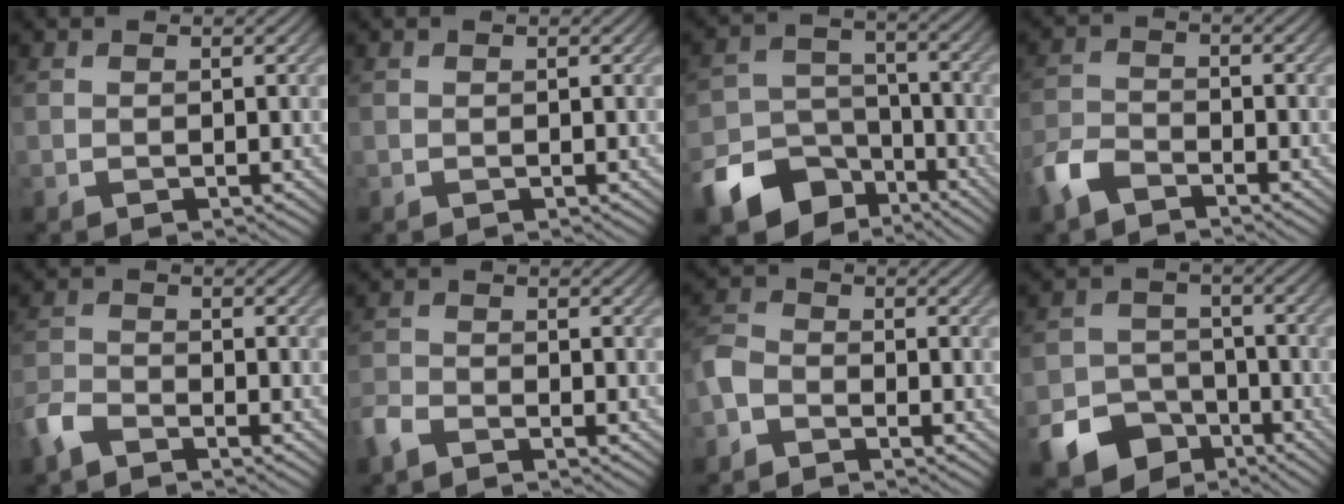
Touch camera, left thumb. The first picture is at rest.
{"total": 0.0}
{"total": 12.5, "force": [-7.8, 8.5, 4.9], "torque": [-0.128, -0.027, -0.128]}
{"total": 4.5, "force": [-3.5, 1.8, 2.2], "torque": [-0.051, -0.005, -0.084]}
{"total": 3.8, "force": [-3.1, 1.3, 1.9], "torque": [-0.046, -0.007, -0.077]}
{"total": 3.0, "force": [-2.5, 1.0, 1.4], "torque": [-0.035, -0.007, -0.063]}
{"total": 3.7, "force": [-2.5, 2.1, 1.8], "torque": [-0.044, 0.001, -0.069]}
{"total": 10.9, "force": [-6.6, 7.7, 3.8], "torque": [-0.084, -0.030, -0.119]}